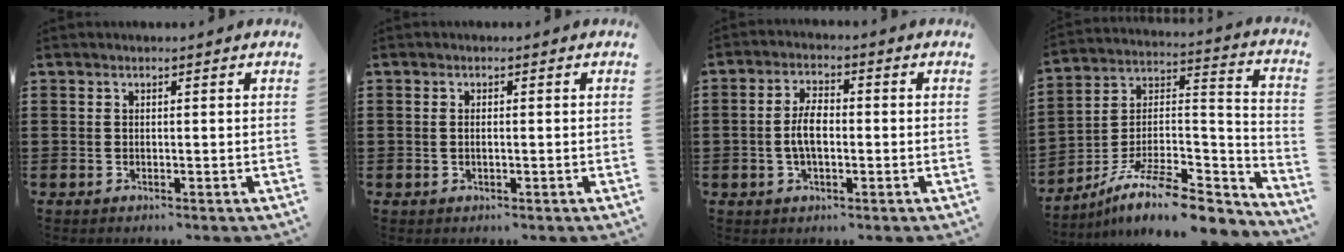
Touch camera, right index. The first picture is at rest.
{"total": 1.0, "force": [-0.1, 0.4, 0.9], "torque": [-0.018, 0.001, -0.003]}
{"total": 5.0, "force": [-0.6, 2.4, 4.4], "torque": [-0.093, 0.003, -0.015]}
{"total": 11.5, "force": [-9.0, 3.0, 6.5], "torque": [-0.112, 0.015, -0.170]}